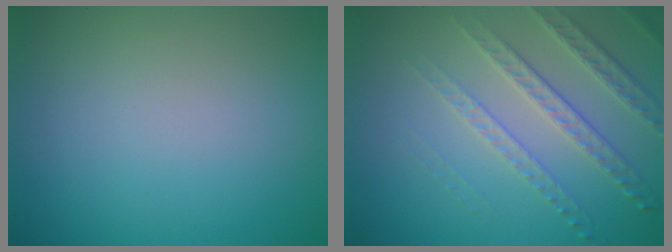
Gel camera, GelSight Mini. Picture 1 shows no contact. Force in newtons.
{"total": 3.6, "press": 3.2, "slide": 1.6}